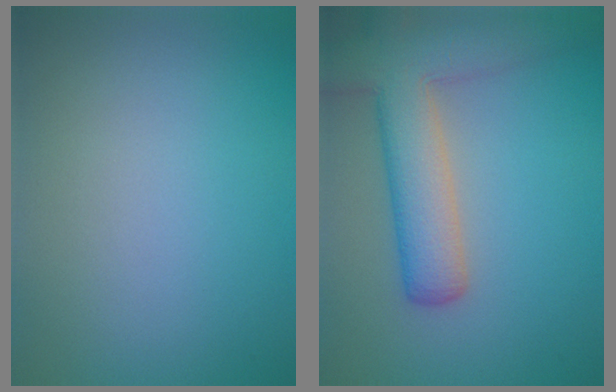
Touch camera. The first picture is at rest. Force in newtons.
{"total": 7.5, "press": 7.4, "slide": 0.5}